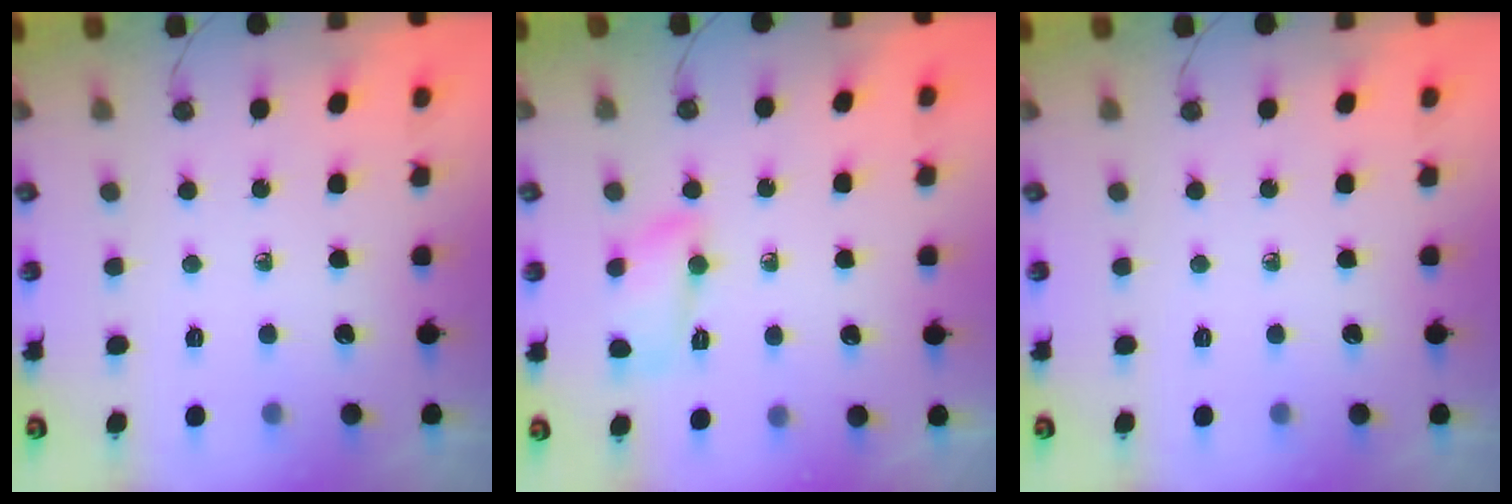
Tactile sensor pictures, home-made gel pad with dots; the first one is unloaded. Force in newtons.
{"total": 9.6, "press": 7.5, "slide": 6.1}
{"total": 0.0}